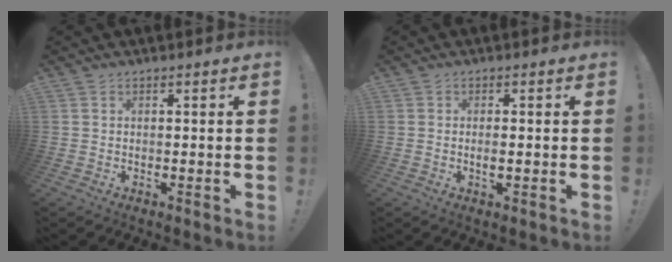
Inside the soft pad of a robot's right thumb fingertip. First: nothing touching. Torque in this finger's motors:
{"motor_torque": [-0.09, -0.12, -0.12, 0.18, 0.07]}